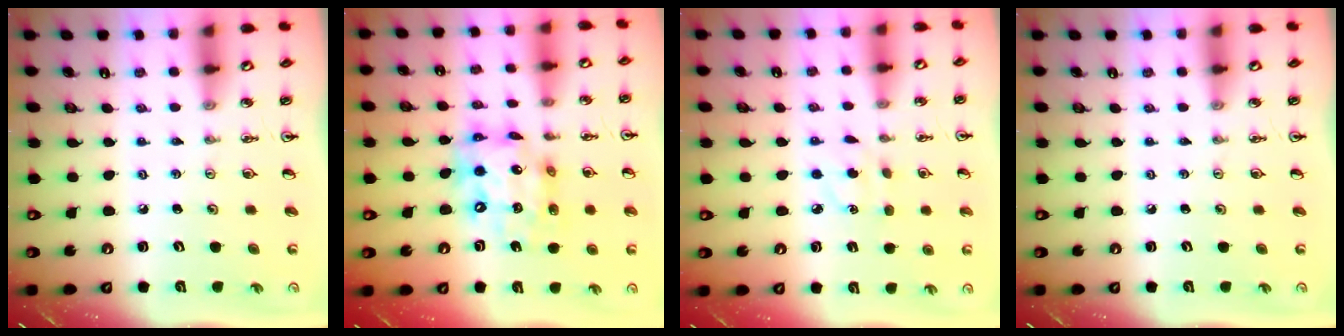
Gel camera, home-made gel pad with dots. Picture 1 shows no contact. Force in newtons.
{"total": 15.6, "press": 15.5, "slide": 1.5}
{"total": 3.9, "press": 3.9, "slide": 0.5}
{"total": 0.0}